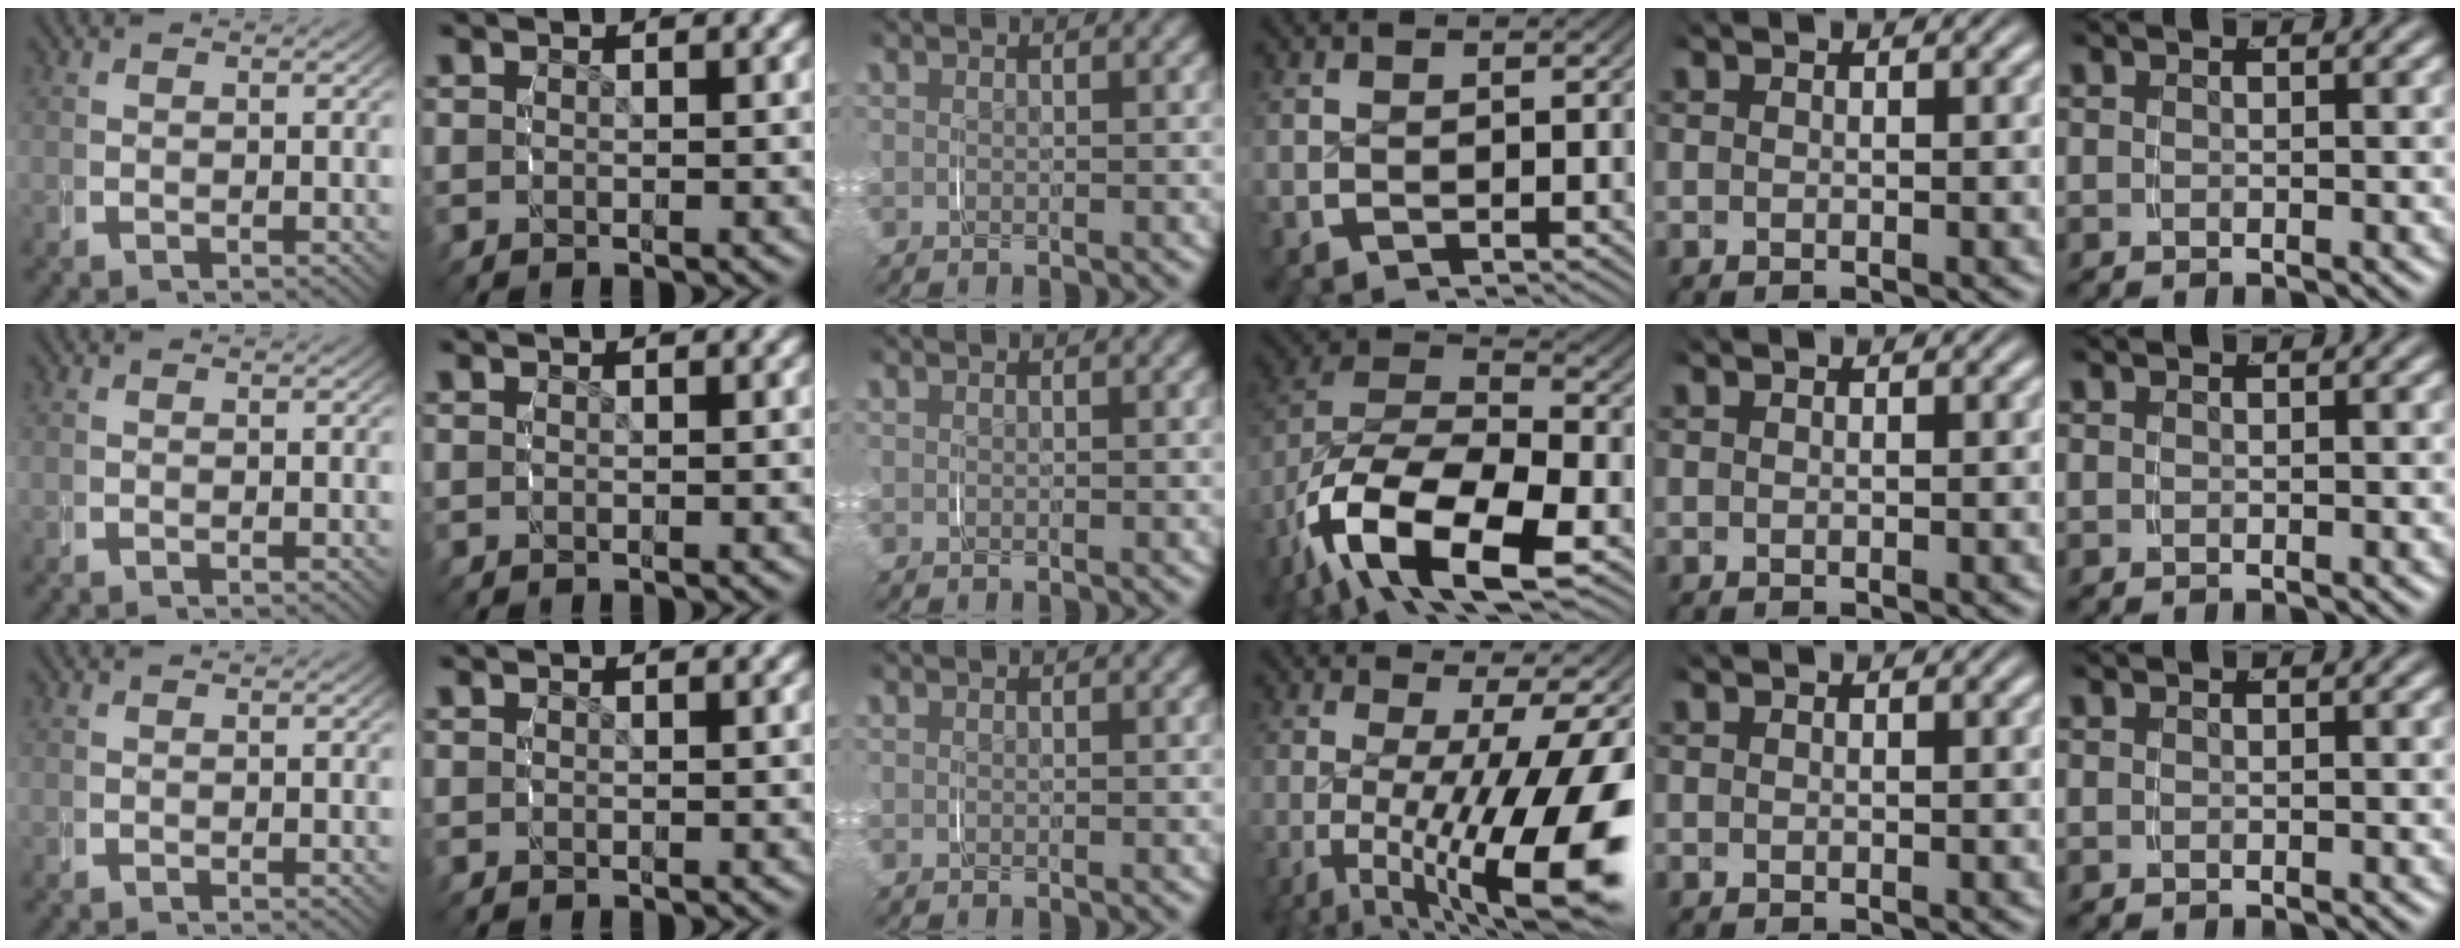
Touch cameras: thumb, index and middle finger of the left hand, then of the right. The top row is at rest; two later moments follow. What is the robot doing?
{"motion": "grasp_and_lifting", "object": "keyboard"}